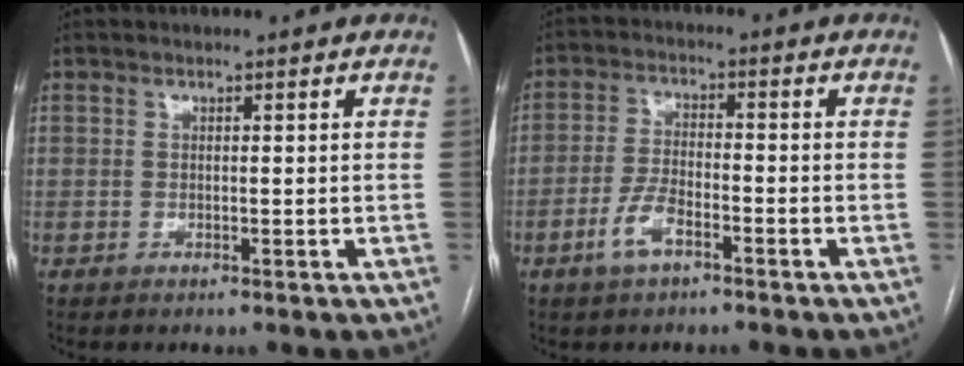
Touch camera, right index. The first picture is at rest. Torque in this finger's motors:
{"motor_torque": [0.09, -0.24, 0.00, -0.01]}